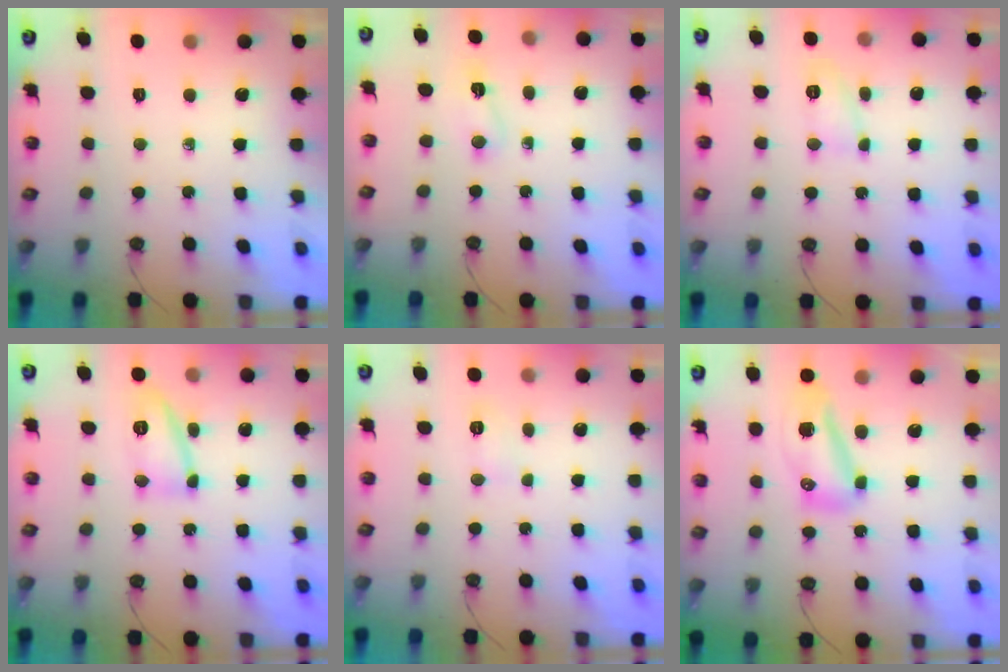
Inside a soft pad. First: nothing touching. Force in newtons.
{"total": 2.1, "press": 2.1, "slide": 0.4}
{"total": 6.6, "press": 6.6, "slide": 0.5}
{"total": 12.1, "press": 12.1, "slide": 0.8}
{"total": 5.5, "press": 5.5, "slide": 0.6}
{"total": 12.1, "press": 10.7, "slide": 5.6}